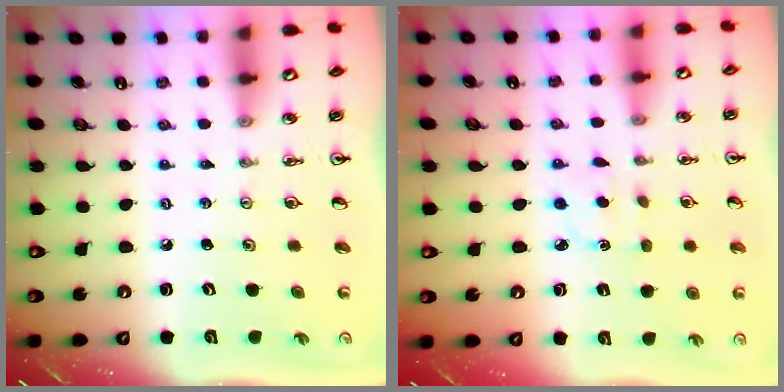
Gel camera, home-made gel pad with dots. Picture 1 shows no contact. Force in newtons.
{"total": 2.4, "press": 2.4, "slide": 0.5}